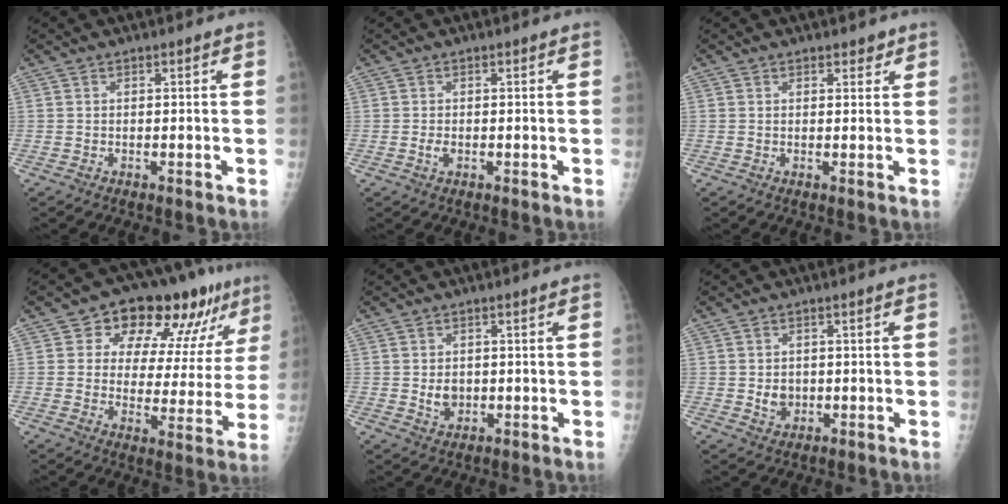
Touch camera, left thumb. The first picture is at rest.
{"total": 1.3, "force": [-0.2, 0.8, 0.9], "torque": [-0.018, -0.002, -0.003]}
{"total": 1.8, "force": [1.4, 1.0, 0.6], "torque": [0.010, -0.007, 0.014]}
{"total": 17.4, "force": [9.9, 8.9, 11.3], "torque": [-0.101, -0.021, 0.140]}
{"total": 3.2, "force": [0.0, 2.6, 2.0], "torque": [-0.021, -0.003, 0.009]}
{"total": 3.1, "force": [-0.1, 2.6, 1.7], "torque": [-0.014, 0.000, 0.007]}